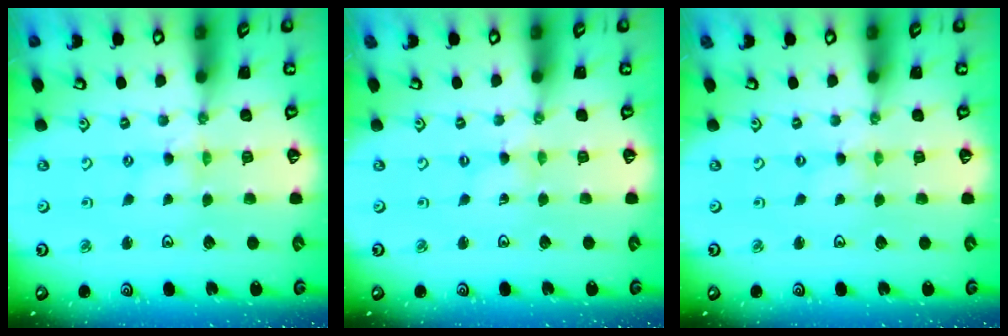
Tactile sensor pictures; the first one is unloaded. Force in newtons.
{"total": 0.0}
{"total": 0.0}